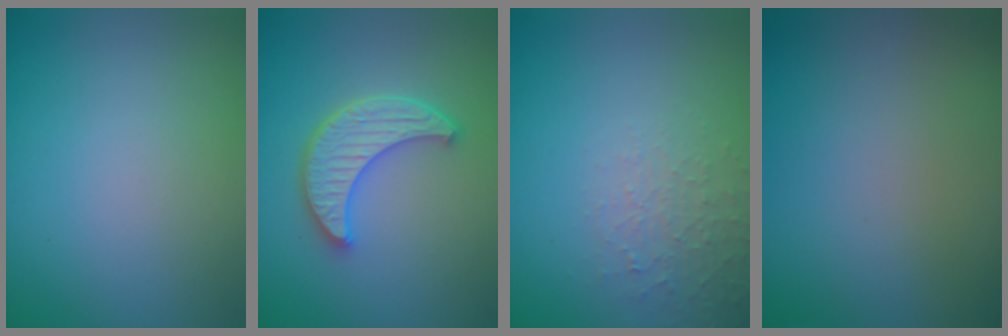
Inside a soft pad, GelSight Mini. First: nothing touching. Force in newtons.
{"total": 4.7, "press": 4.1, "slide": 2.4}
{"total": 2.1, "press": 2.0, "slide": 0.5}
{"total": 0.0}